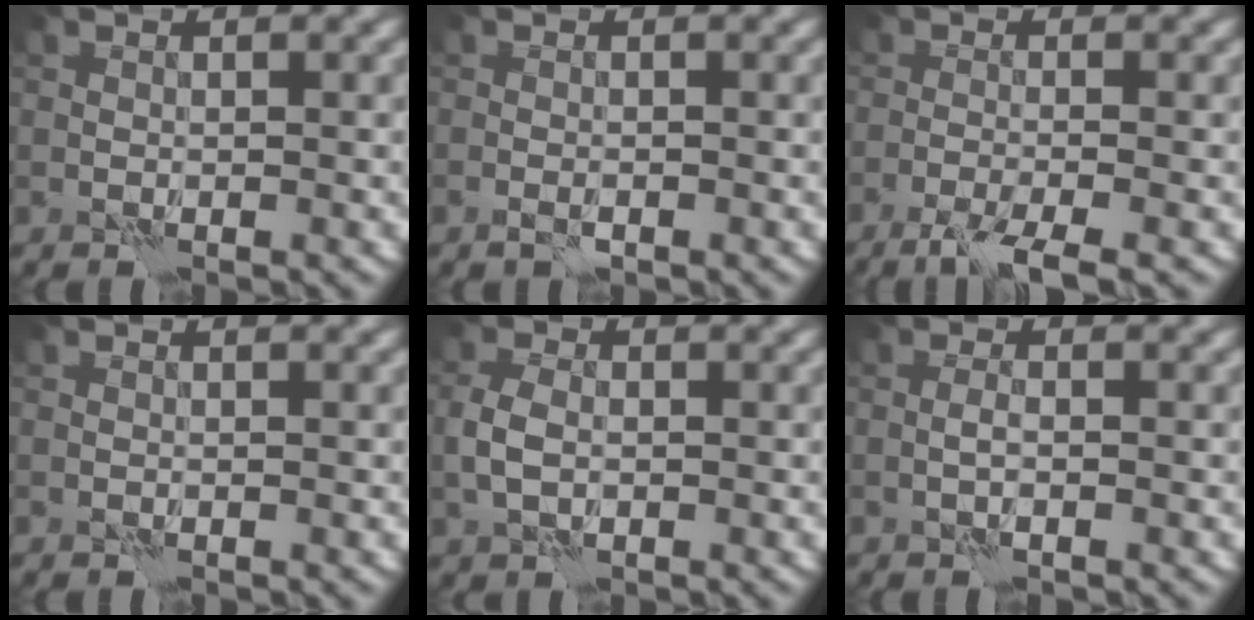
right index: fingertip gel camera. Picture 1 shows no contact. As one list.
[{"total": 0.9, "force": [-0.5, 0.3, 0.7], "torque": [-0.017, -0.002, -0.011]}, {"total": 4.1, "force": [-2.9, 0.5, 2.9], "torque": [-0.055, -0.004, -0.060]}, {"total": 0.0}, {"total": 2.7, "force": [-0.4, 1.8, 2.0], "torque": [-0.048, 0.000, -0.013]}, {"total": 0.9, "force": [-0.3, 0.0, 0.8], "torque": [-0.021, 0.002, -0.009]}]